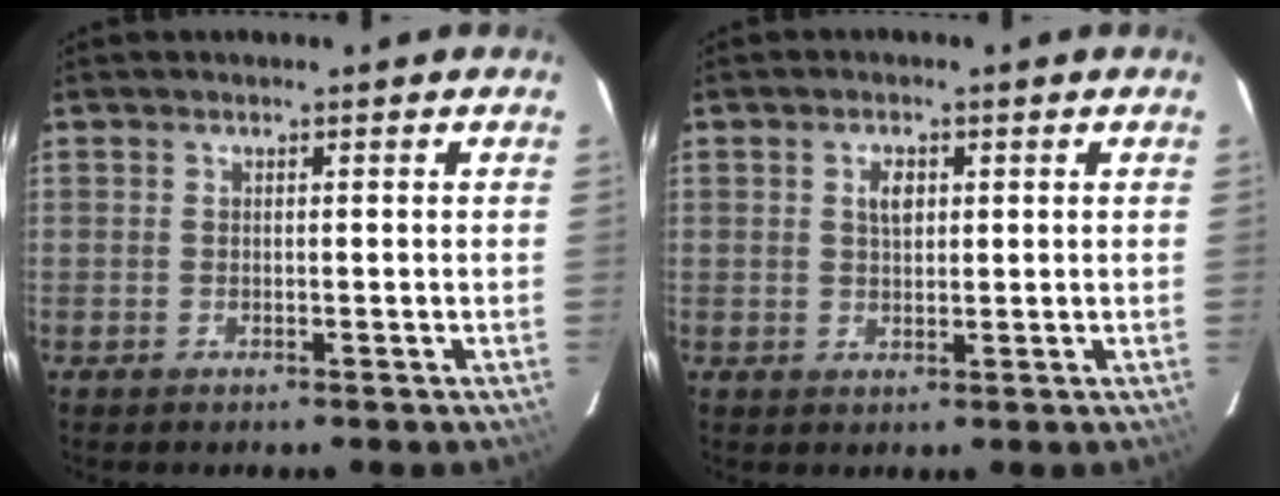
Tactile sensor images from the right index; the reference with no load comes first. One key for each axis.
{"total": 2.9, "fx": 0.9, "fy": 1.7, "fz": 2.1, "tx": -0.036, "ty": 0.006, "tz": 0.017}